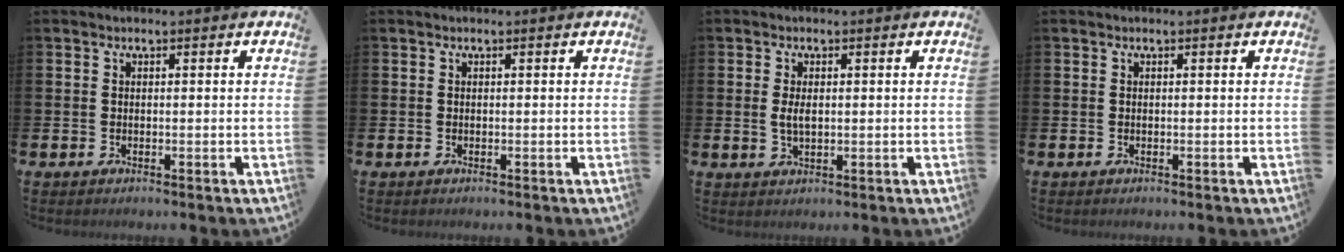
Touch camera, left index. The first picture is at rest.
{"total": 0.0}
{"total": 2.3, "force": [0.2, 1.1, 2.0], "torque": [-0.026, 0.000, 0.000]}
{"total": 0.0}